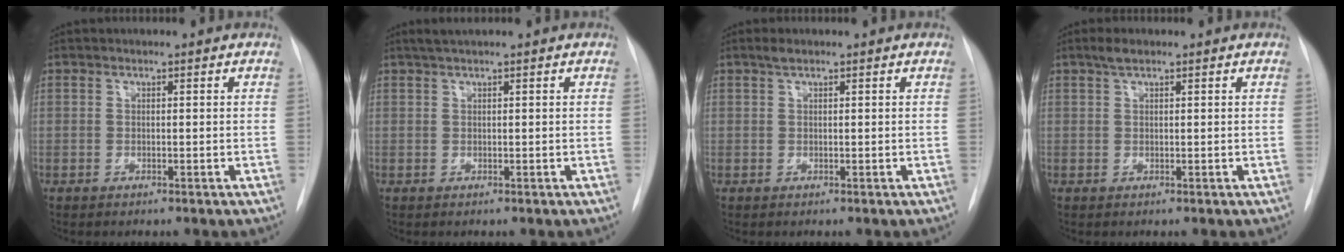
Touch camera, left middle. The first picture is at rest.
{"total": 1.6, "force": [1.2, -0.1, 1.1], "torque": [-0.023, 0.013, 0.023]}
{"total": 1.1, "force": [0.8, 0.3, 0.7], "torque": [-0.015, 0.008, 0.016]}
{"total": 1.7, "force": [1.2, 0.5, 1.1], "torque": [-0.022, 0.009, 0.022]}